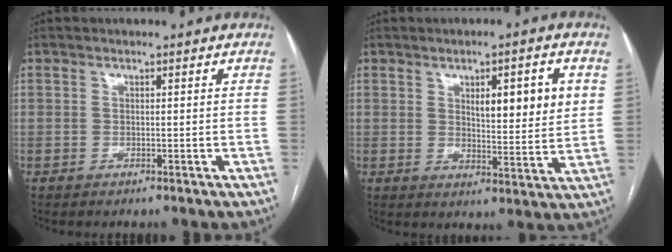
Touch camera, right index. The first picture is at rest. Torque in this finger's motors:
{"motor_torque": [0.33, 0.39, 0.29, 0.07]}